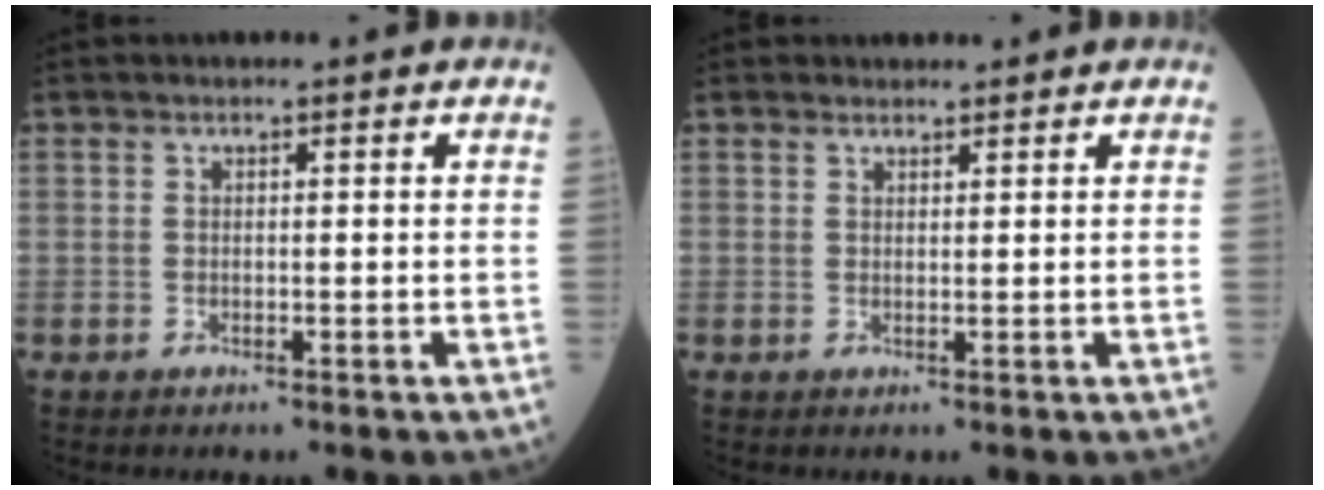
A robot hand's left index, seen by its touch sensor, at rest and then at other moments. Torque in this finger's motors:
{"motor_torque": [0.00, 0.16, -0.03, -0.01]}